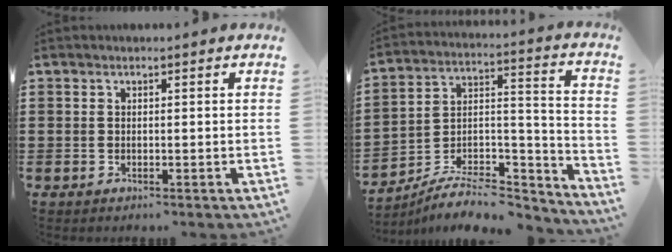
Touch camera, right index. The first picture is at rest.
{"total": 7.9, "force": [-6.4, 3.0, 3.5], "torque": [-0.057, 0.017, -0.122]}